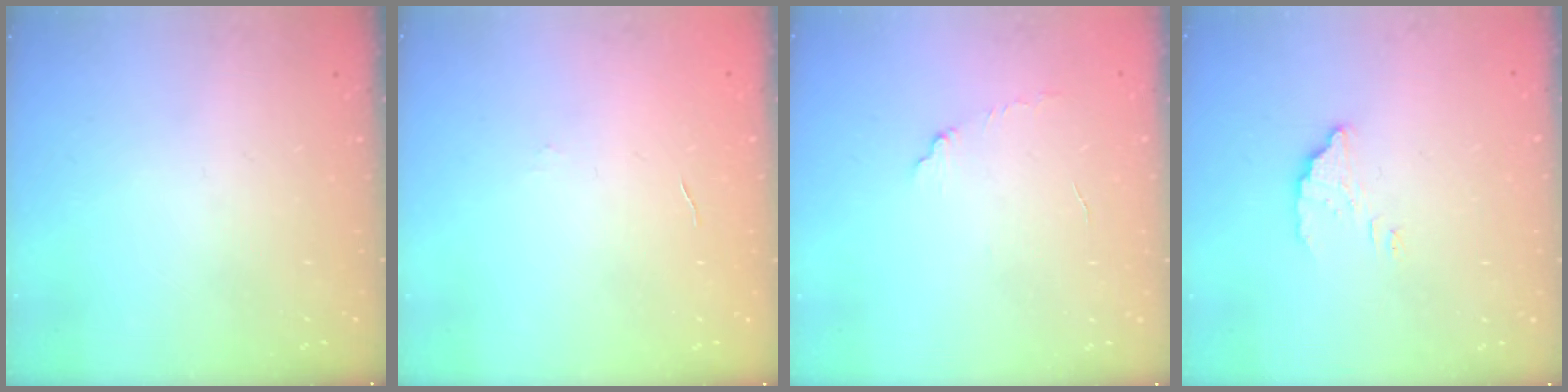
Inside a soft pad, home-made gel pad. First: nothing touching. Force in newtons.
{"total": 3.1, "press": 3.1, "slide": 0.2}
{"total": 4.8, "press": 4.8, "slide": 0.3}
{"total": 3.5, "press": 3.5, "slide": 0.3}